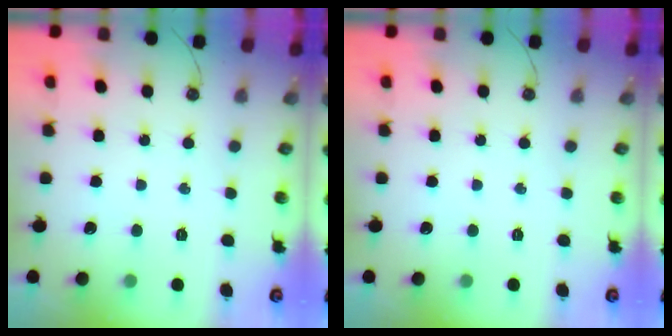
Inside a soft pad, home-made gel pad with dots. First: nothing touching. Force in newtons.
{"total": 0.0}